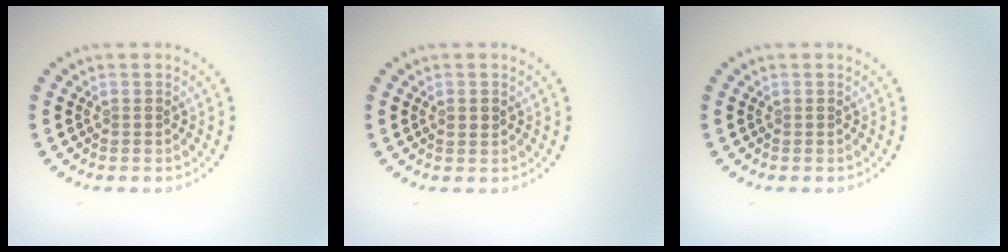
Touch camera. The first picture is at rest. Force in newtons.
{"total": 0.9, "press": 0.9, "slide": 0.3}
{"total": 0.0}